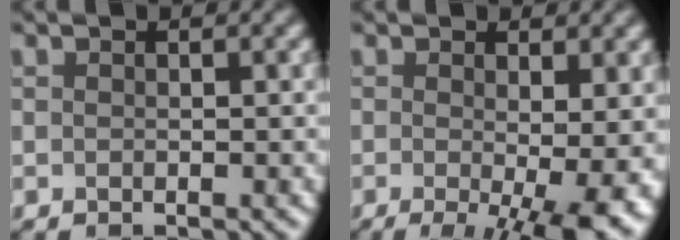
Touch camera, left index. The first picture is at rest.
{"total": 7.3, "force": [-1.6, 1.7, 6.9], "torque": [-0.098, -0.018, -0.016]}